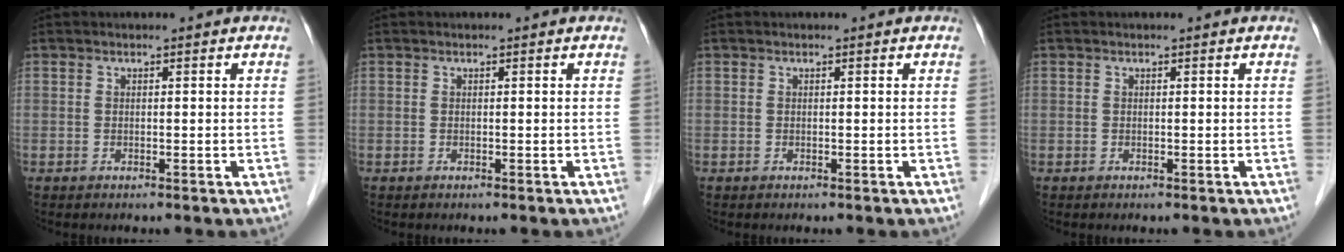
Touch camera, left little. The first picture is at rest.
{"total": 0.0}
{"total": 0.0}
{"total": 0.0}